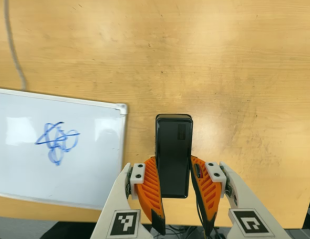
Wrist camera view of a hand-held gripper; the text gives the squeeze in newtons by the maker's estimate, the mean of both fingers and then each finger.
{"total": 6.1, "left": 3.8, "right": 8.4}